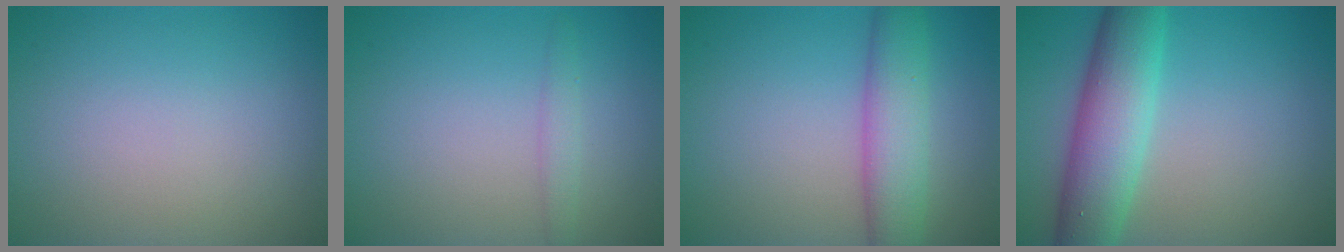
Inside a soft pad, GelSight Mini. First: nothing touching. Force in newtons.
{"total": 1.3, "press": 1.3, "slide": 0.1}
{"total": 5.1, "press": 5.1, "slide": 0.2}
{"total": 7.0, "press": 7.0, "slide": 0.1}